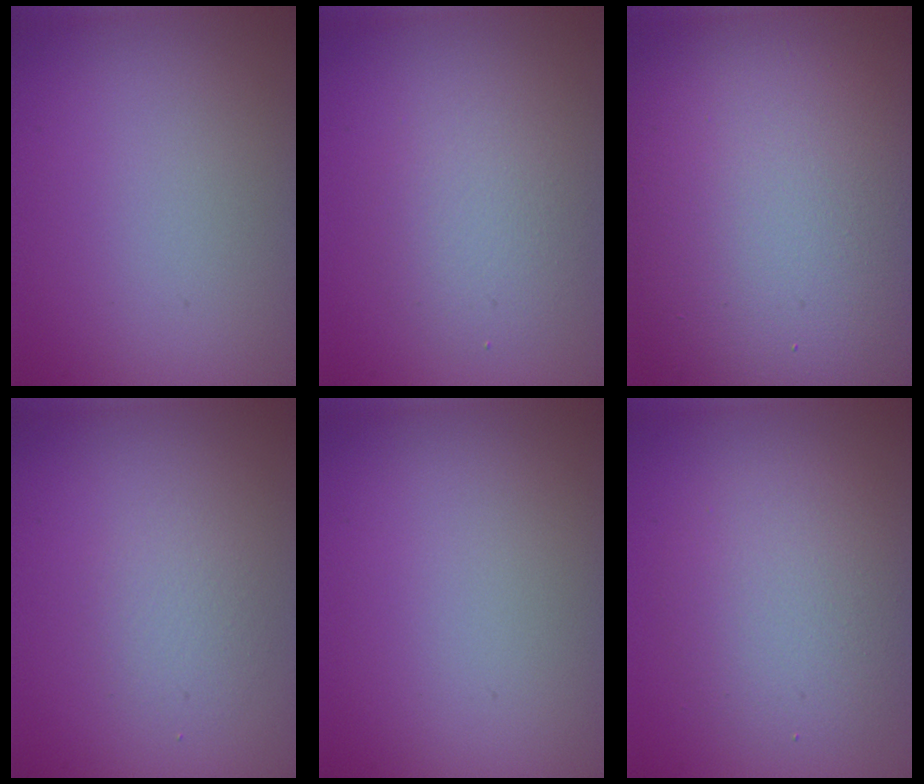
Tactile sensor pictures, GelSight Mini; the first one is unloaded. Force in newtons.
{"total": 2.8, "press": 2.8, "slide": 0.3}
{"total": 19.5, "press": 19.4, "slide": 0.8}
{"total": 1.5, "press": 1.5, "slide": 0.1}
{"total": 0.0}
{"total": 4.0, "press": 4.0, "slide": 0.5}